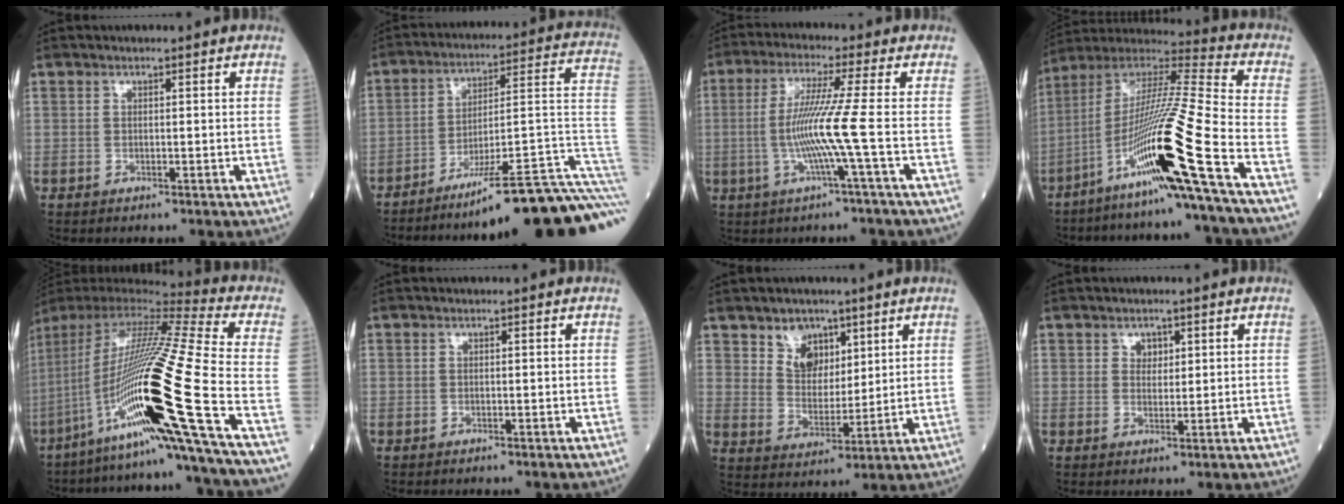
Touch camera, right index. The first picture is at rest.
{"total": 24.5, "force": [-19.3, -1.0, 15.0], "torque": [-0.102, 0.018, -0.282]}
{"total": 7.9, "force": [-1.4, -2.1, 7.5], "torque": [-0.155, -0.002, -0.029]}
{"total": 20.8, "force": [-9.7, -2.3, 18.3], "torque": [-0.359, -0.025, -0.186]}
{"total": 27.6, "force": [-9.5, -0.9, 25.9], "torque": [-0.469, -0.033, -0.181]}
{"total": 0.0}
{"total": 6.7, "force": [4.1, 4.6, 2.4], "torque": [-0.045, 0.006, 0.080]}
{"total": 1.9, "force": [1.0, 1.4, 0.9], "torque": [-0.010, -0.002, 0.015]}